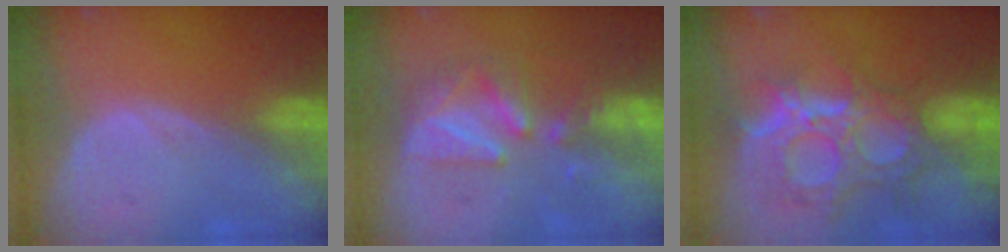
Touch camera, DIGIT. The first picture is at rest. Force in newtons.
{"total": 7.6, "press": 7.3, "slide": 2.1}
{"total": 12.1, "press": 10.8, "slide": 5.5}